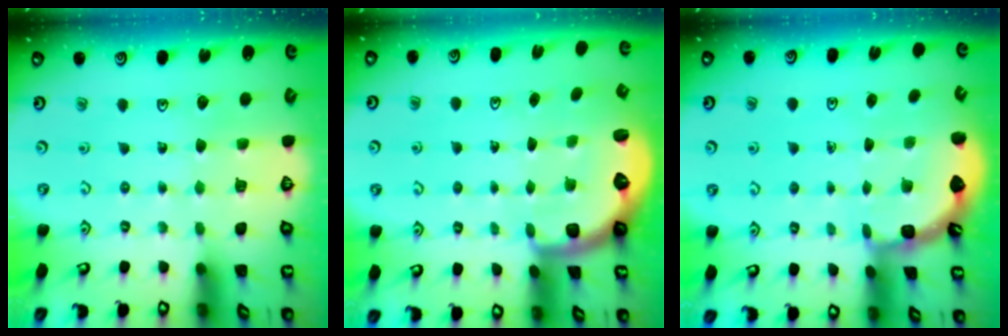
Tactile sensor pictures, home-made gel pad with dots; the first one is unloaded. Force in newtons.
{"total": 2.1, "press": 2.0, "slide": 0.8}
{"total": 1.9, "press": 1.9, "slide": 0.2}